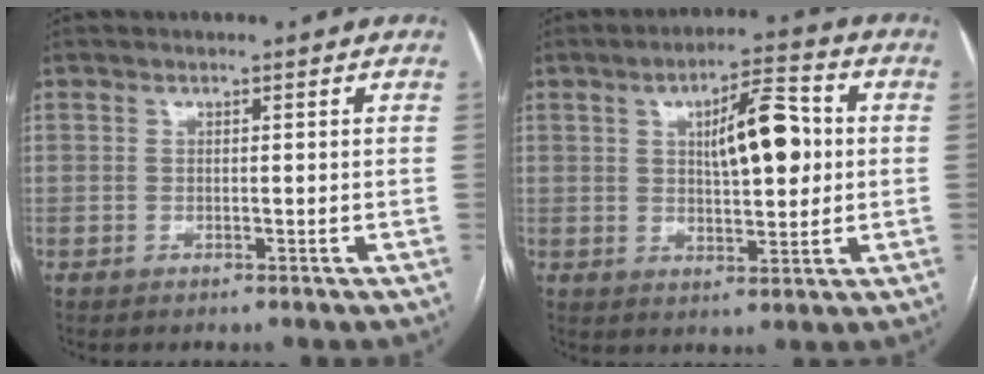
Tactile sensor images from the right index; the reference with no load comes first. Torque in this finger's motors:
{"motor_torque": [0.36, 0.04, 0.44, 0.08]}